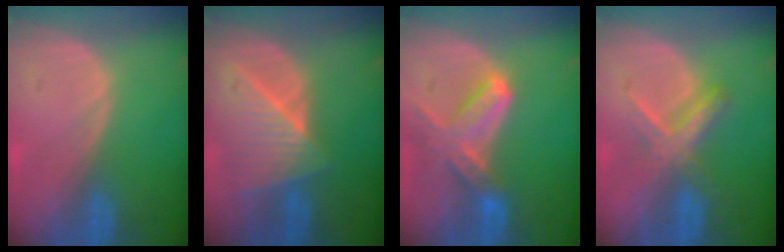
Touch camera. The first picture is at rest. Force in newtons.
{"total": 7.7, "press": 7.2, "slide": 2.7}
{"total": 7.4, "press": 6.7, "slide": 3.2}
{"total": 5.5, "press": 5.4, "slide": 1.1}